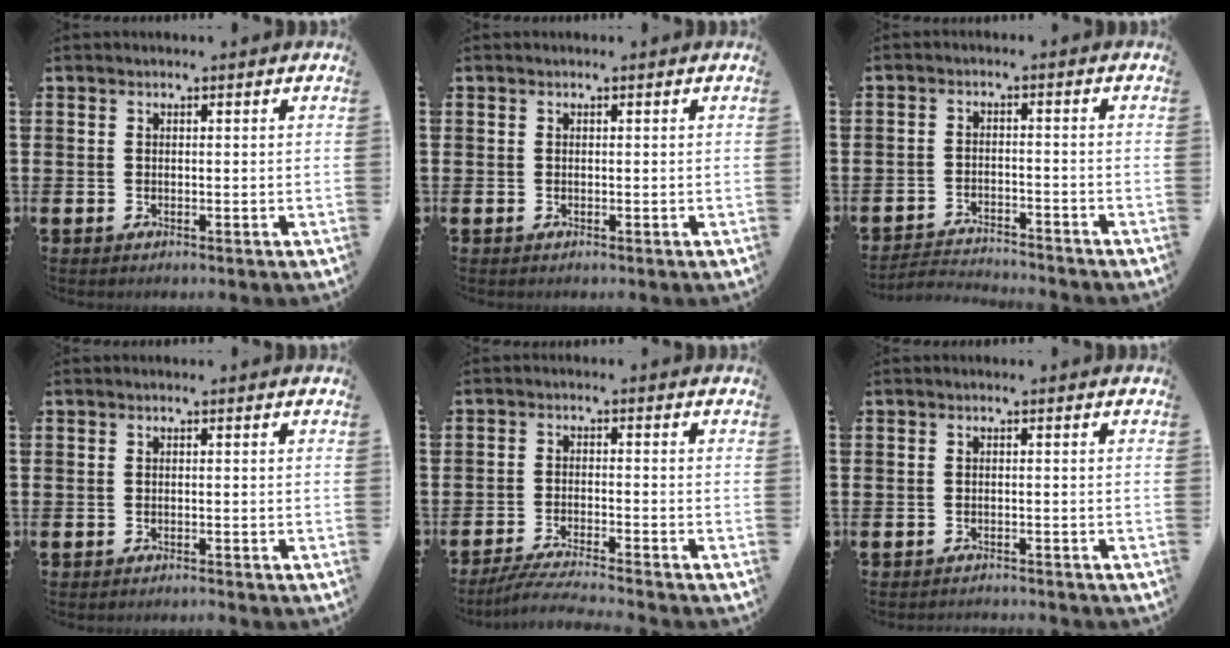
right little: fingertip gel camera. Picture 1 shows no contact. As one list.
[{"total": 0.0}, {"total": 2.7, "force": [-2.7, 0.1, 0.0], "torque": [-0.006, 0.002, -0.058]}, {"total": 0.5, "force": [-0.5, -0.1, 0.1], "torque": [-0.001, -0.002, -0.011]}, {"total": 3.8, "force": [-3.5, -0.3, 1.6], "torque": [-0.024, -0.008, -0.065]}, {"total": 1.0, "force": [-1.0, -0.1, -0.1], "torque": [0.000, 0.002, -0.022]}]